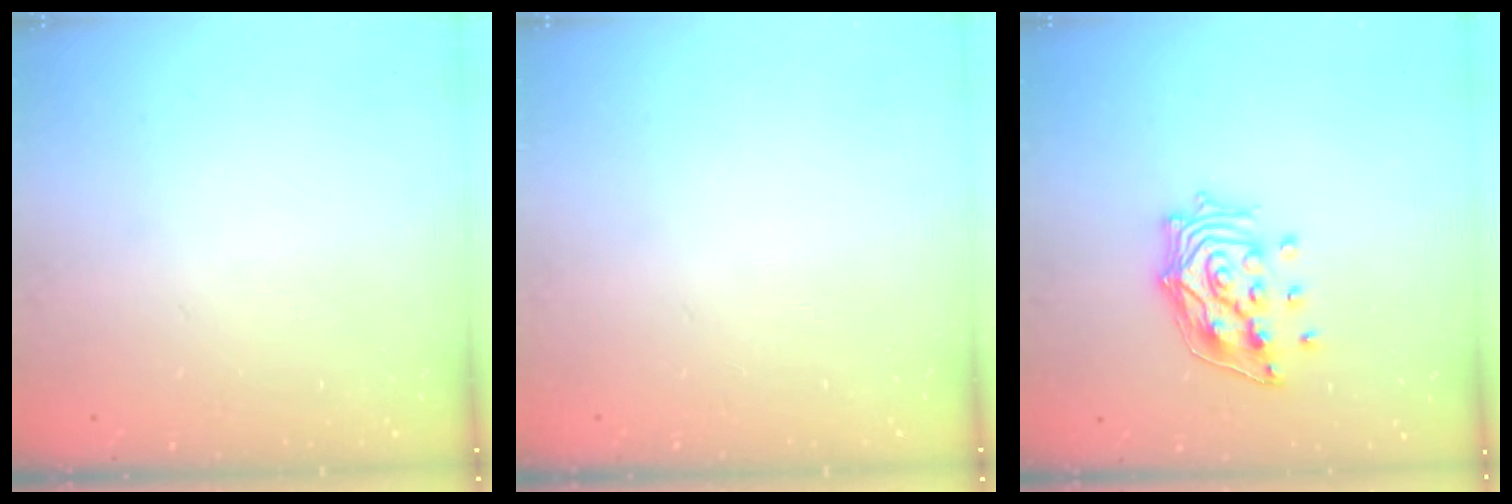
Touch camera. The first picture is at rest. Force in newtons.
{"total": 0.0}
{"total": 13.9, "press": 13.8, "slide": 1.8}